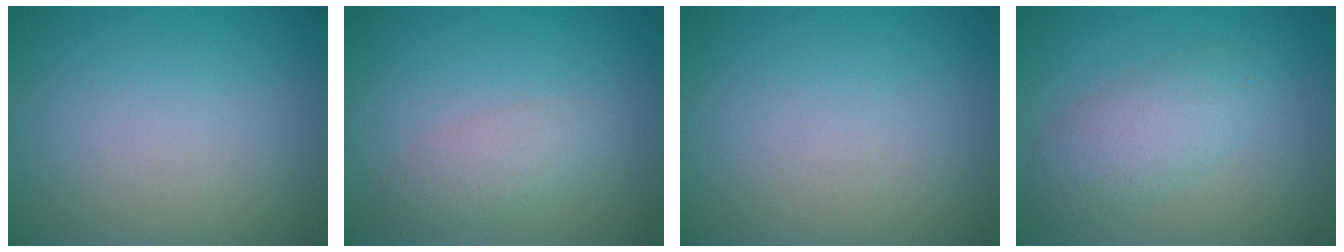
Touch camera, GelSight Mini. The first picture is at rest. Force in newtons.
{"total": 2.4, "press": 2.4, "slide": 0.1}
{"total": 0.0}
{"total": 3.9, "press": 3.9, "slide": 0.1}